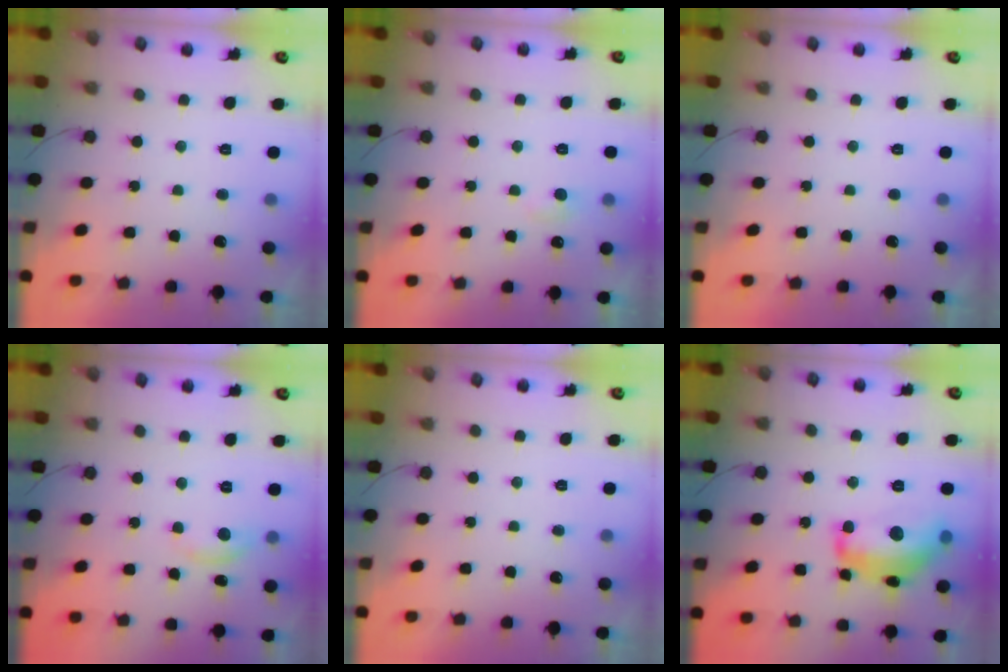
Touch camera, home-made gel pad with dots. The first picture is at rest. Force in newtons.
{"total": 4.1, "press": 4.1, "slide": 0.5}
{"total": 0.0}
{"total": 3.9, "press": 3.9, "slide": 0.3}
{"total": 0.0}
{"total": 16.0, "press": 16.0, "slide": 1.1}